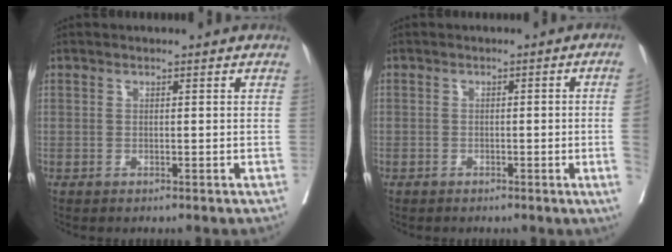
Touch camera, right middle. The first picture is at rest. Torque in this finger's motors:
{"motor_torque": [0.23, -0.21, -0.99, -0.21]}